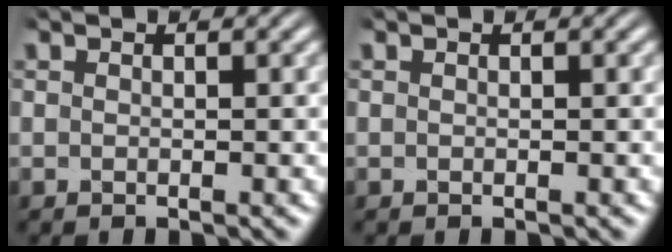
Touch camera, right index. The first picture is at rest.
{"total": 0.0}